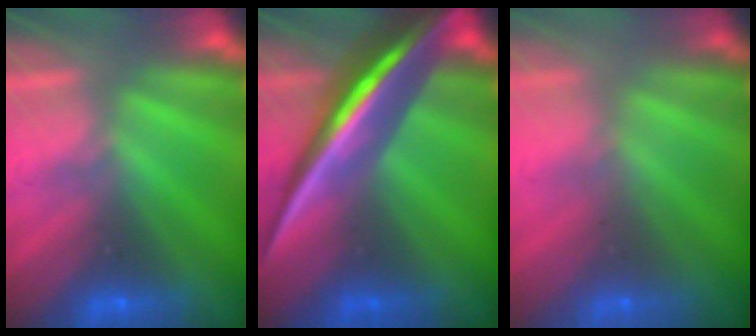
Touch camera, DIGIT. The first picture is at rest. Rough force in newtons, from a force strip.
{"total": 8.1}
{"total": 9.2}